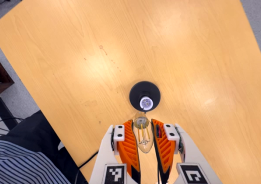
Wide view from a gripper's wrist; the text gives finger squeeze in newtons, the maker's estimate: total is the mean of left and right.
{"total": 22.8, "left": 26.3, "right": 19.3}